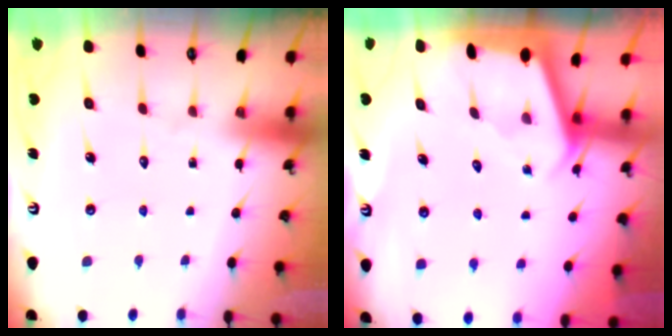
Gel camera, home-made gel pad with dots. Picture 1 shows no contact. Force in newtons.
{"total": 2.2, "press": 2.2, "slide": 0.2}